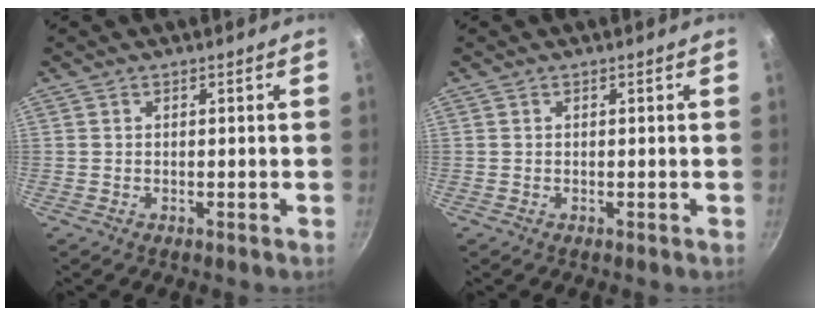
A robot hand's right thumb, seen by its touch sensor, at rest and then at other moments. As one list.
[{"total": 0.0}]